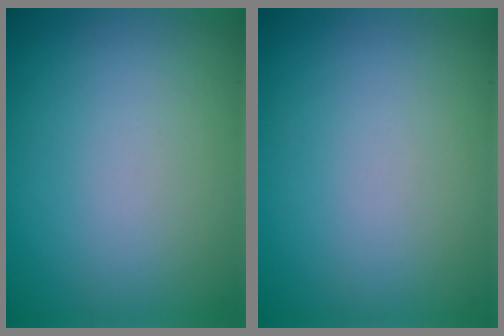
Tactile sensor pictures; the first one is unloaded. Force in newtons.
{"total": 0.0}